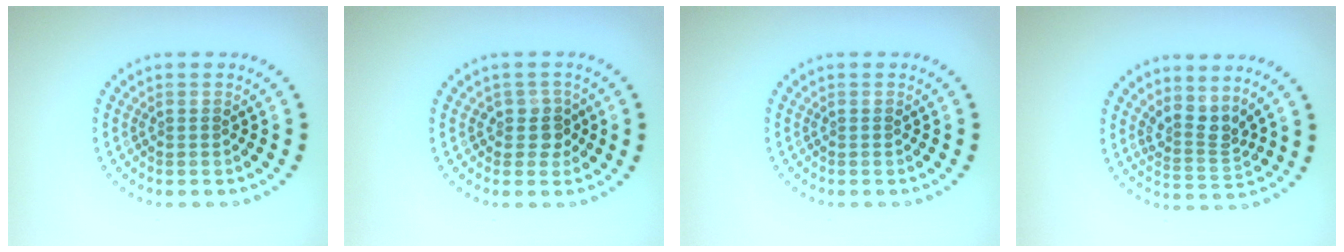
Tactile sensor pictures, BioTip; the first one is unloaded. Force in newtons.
{"total": 1.9, "press": 1.6, "slide": 1.0}
{"total": 0.0}
{"total": 2.5, "press": 1.8, "slide": 1.7}